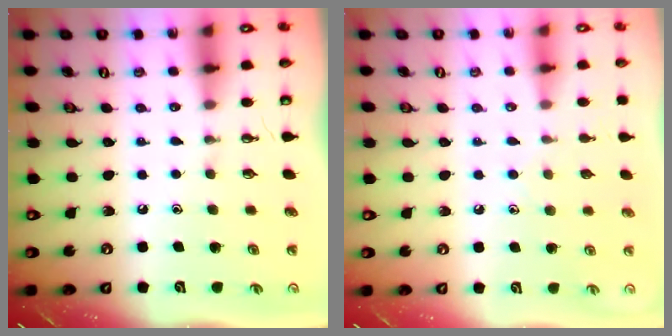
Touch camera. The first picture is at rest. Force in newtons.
{"total": 7.3, "press": 7.2, "slide": 0.6}